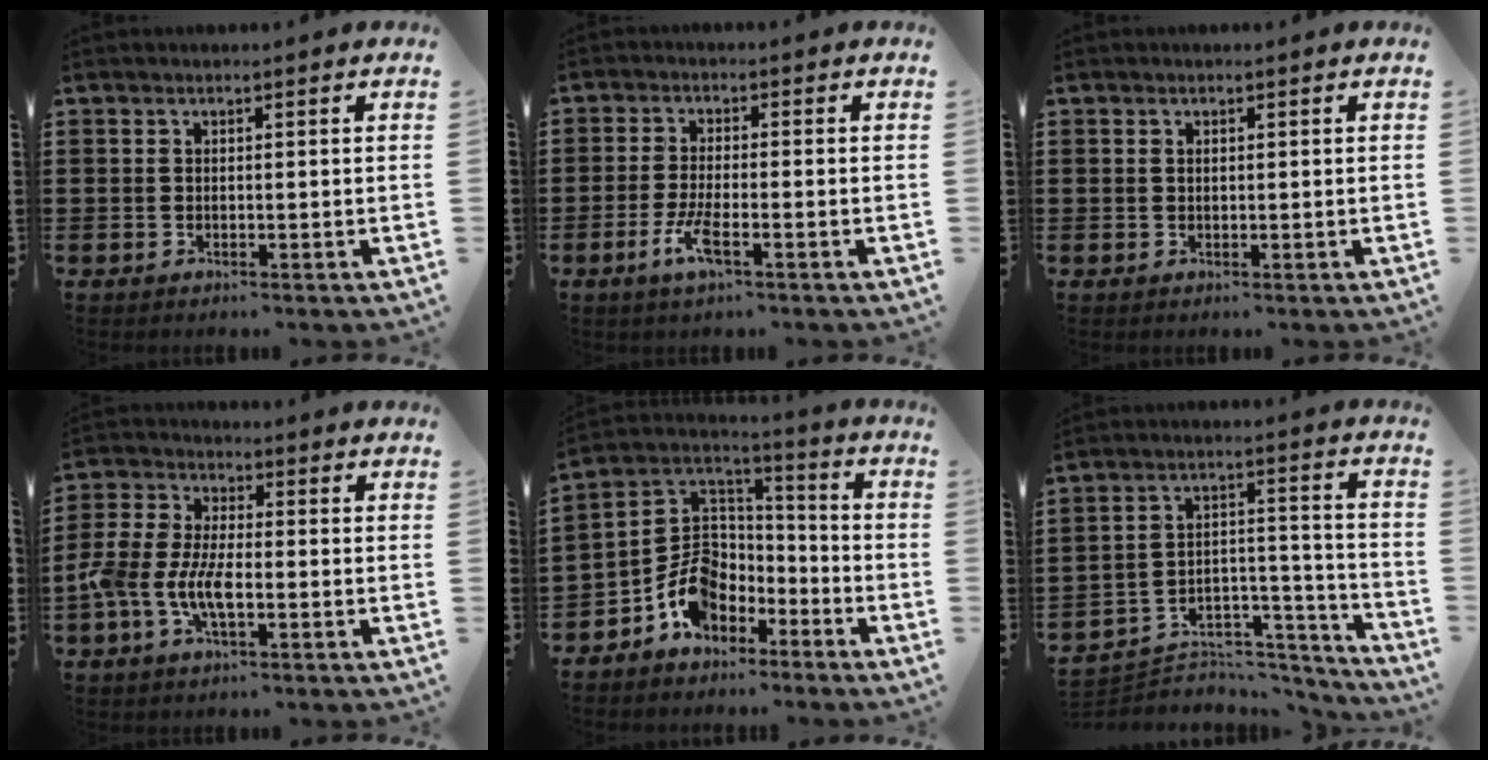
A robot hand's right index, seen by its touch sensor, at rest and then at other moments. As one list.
[{"total": 4.7, "force": [-2.4, 1.0, 3.9], "torque": [-0.089, -0.009, -0.049]}, {"total": 0.0}, {"total": 7.4, "force": [-2.8, 3.4, 5.9], "torque": [-0.149, -0.007, -0.060]}, {"total": 9.5, "force": [-4.7, 7.3, 3.9], "torque": [-0.107, 0.013, -0.093]}, {"total": 4.5, "force": [-4.1, 1.9, 0.7], "torque": [-0.016, 0.005, -0.082]}]